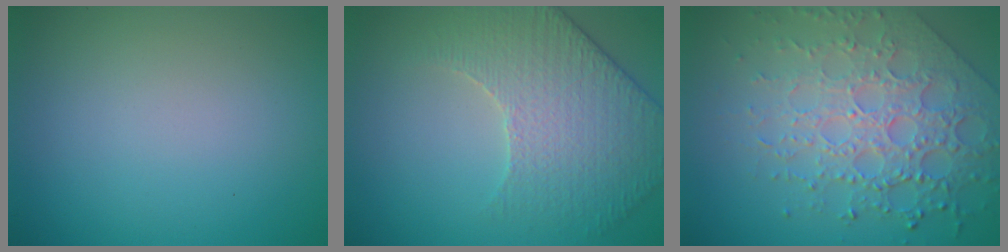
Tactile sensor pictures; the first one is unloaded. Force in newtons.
{"total": 4.3, "press": 4.2, "slide": 0.9}
{"total": 7.6, "press": 5.5, "slide": 5.3}